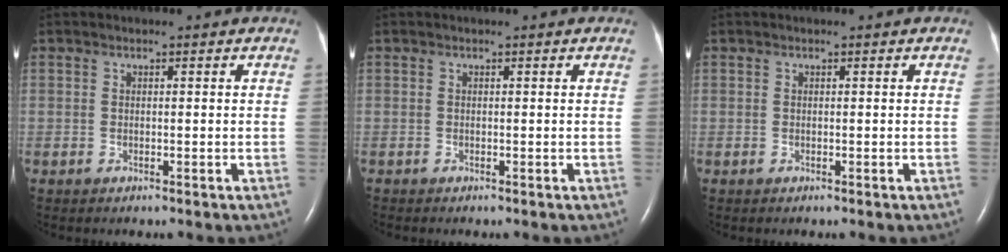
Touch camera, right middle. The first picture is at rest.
{"total": 0.0}
{"total": 0.0}